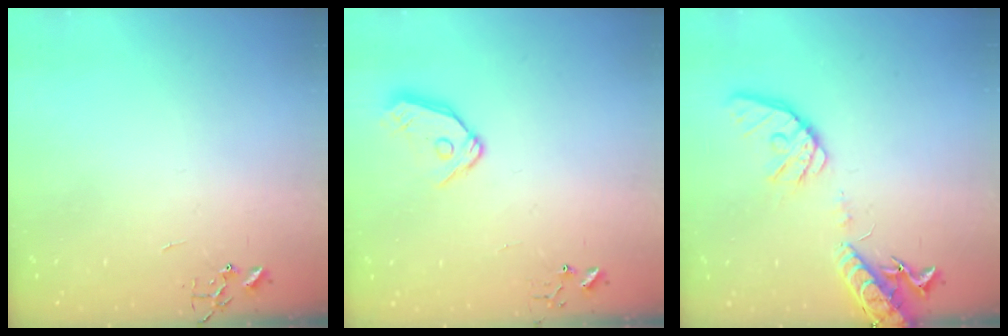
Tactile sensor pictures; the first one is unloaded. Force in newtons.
{"total": 9.4, "press": 9.4, "slide": 0.7}
{"total": 16.0, "press": 15.8, "slide": 2.5}